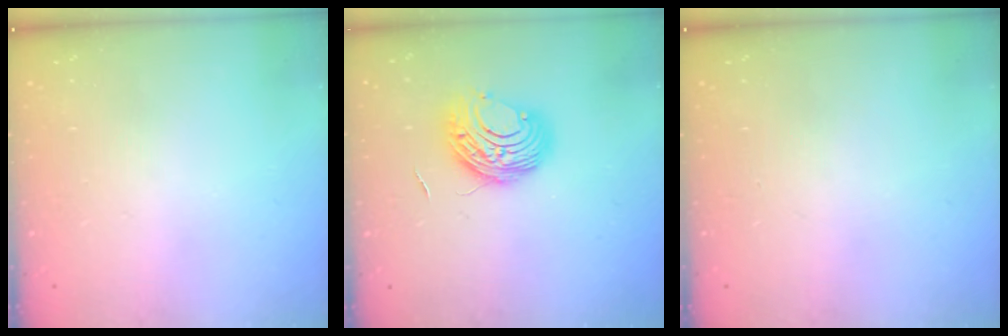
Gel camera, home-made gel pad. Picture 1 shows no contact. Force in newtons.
{"total": 9.1, "press": 9.1, "slide": 0.5}
{"total": 0.0}